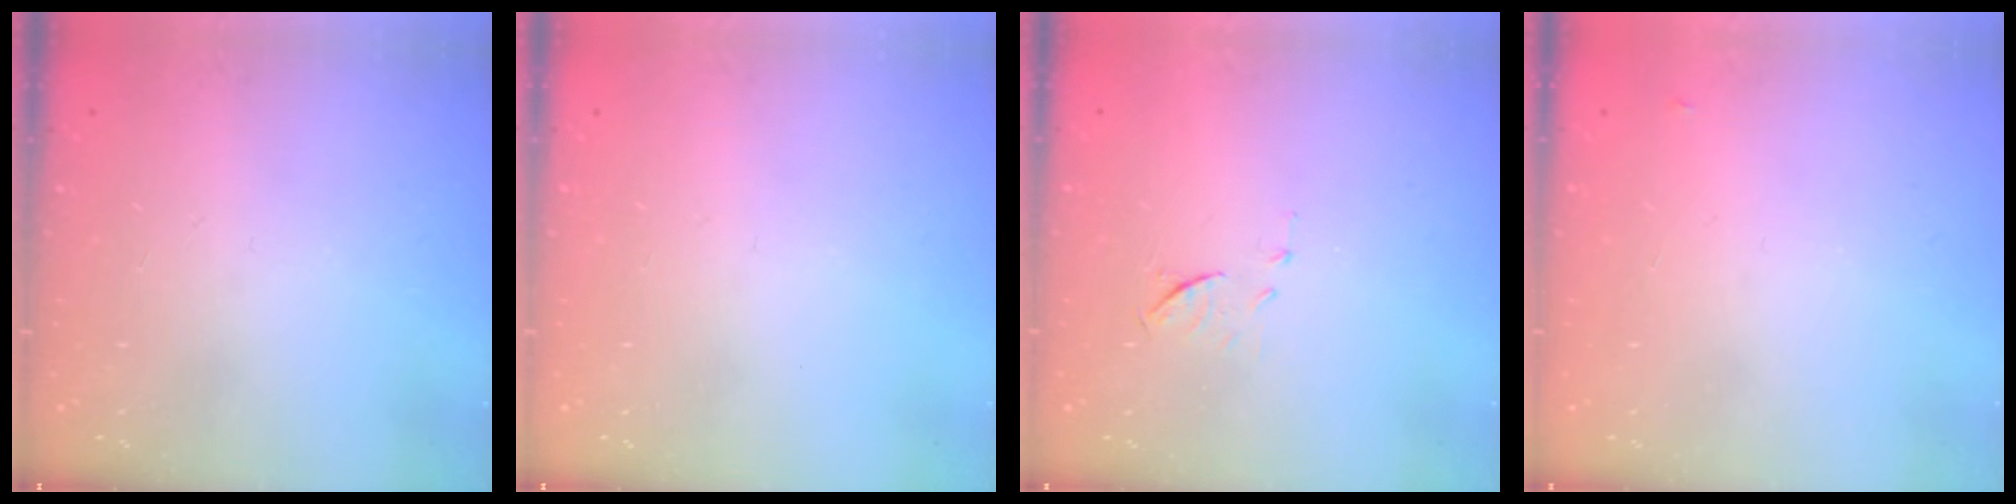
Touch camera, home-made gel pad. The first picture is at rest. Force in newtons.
{"total": 0.0}
{"total": 6.3, "press": 6.2, "slide": 0.6}
{"total": 2.8, "press": 2.8, "slide": 0.4}